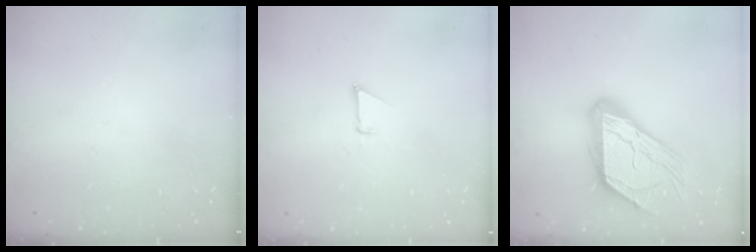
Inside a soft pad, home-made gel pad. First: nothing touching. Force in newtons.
{"total": 0.8, "press": 0.8, "slide": 0.1}
{"total": 19.1, "press": 19.0, "slide": 1.7}